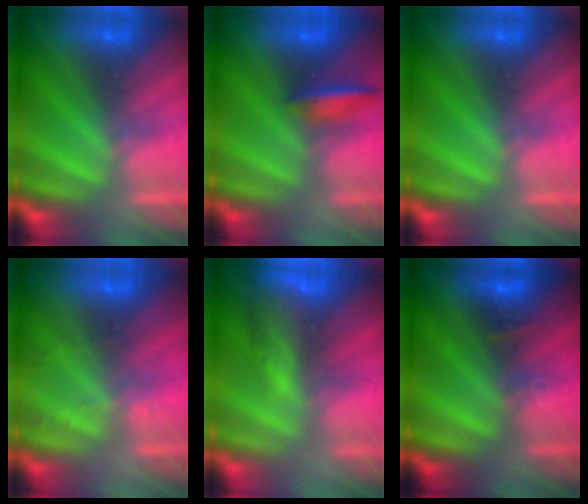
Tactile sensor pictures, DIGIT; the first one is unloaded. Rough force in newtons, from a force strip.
{"total": 7.5}
{"total": 0.0}
{"total": 1.9}
{"total": 8.6}
{"total": 3.6}